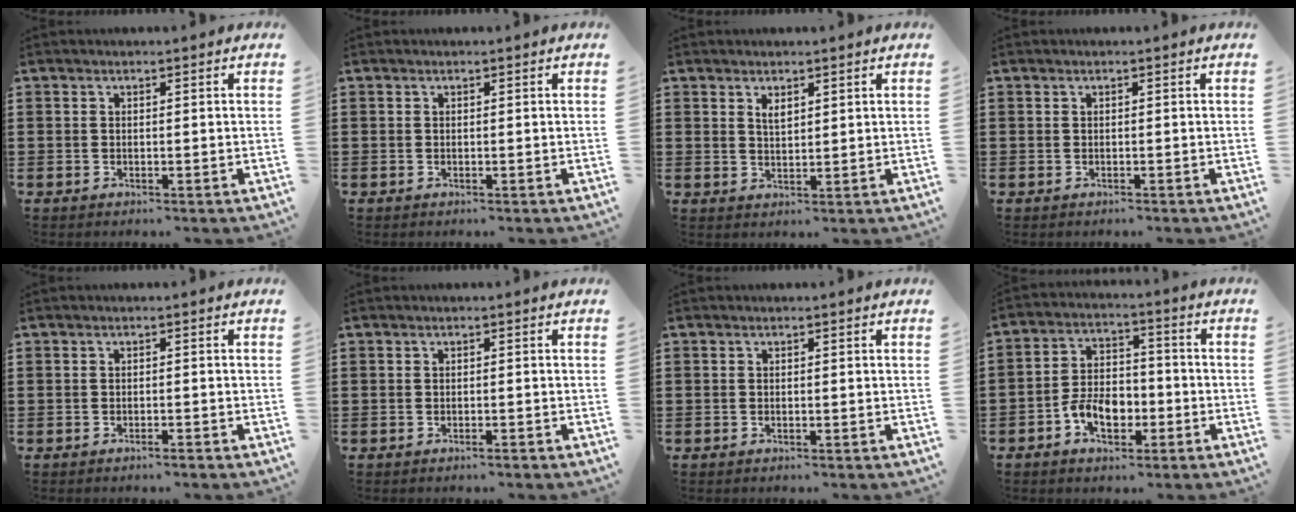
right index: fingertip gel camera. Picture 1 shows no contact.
{"total": 0.0}
{"total": 1.8, "force": [1.2, 0.8, 1.0], "torque": [-0.022, 0.003, 0.022]}
{"total": 0.0}
{"total": 0.8, "force": [-0.6, 0.0, 0.5], "torque": [-0.011, -0.003, -0.012]}
{"total": 0.6, "force": [-0.4, 0.0, 0.4], "torque": [-0.010, -0.004, -0.007]}
{"total": 0.0}
{"total": 6.7, "force": [-2.9, 4.2, 4.4], "torque": [-0.090, 0.001, -0.057]}